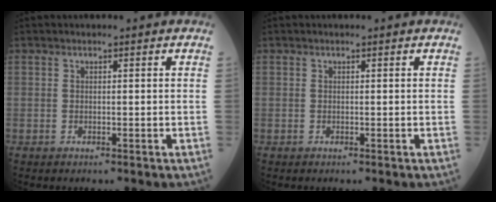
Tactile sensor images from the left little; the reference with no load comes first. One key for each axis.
{"total": 0.0}